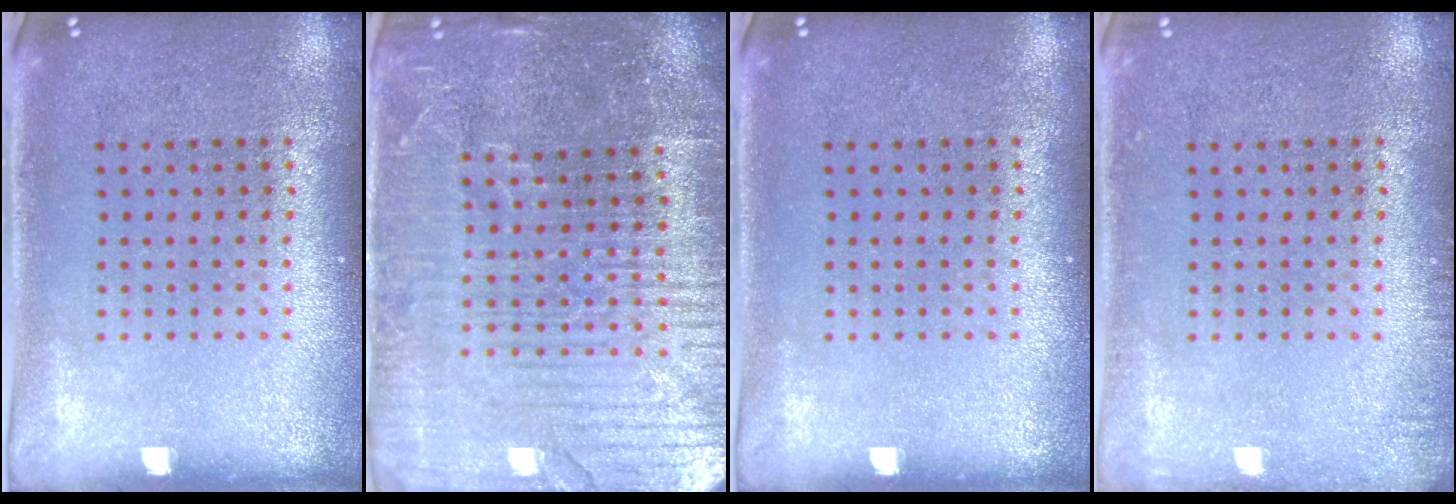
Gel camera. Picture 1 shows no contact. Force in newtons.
{"total": 5.2, "press": 4.8, "slide": 2.1}
{"total": 0.0}
{"total": 1.2, "press": 1.1, "slide": 0.2}